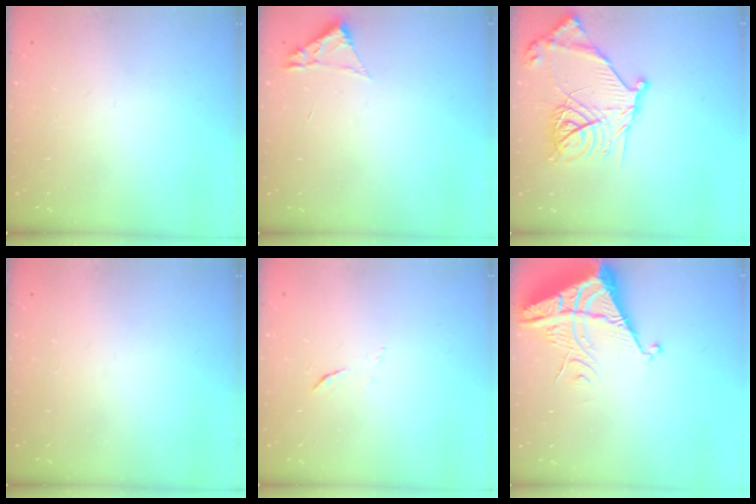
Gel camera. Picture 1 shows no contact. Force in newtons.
{"total": 1.8, "press": 1.8, "slide": 0.2}
{"total": 18.8, "press": 18.7, "slide": 2.0}
{"total": 1.5, "press": 1.5, "slide": 0.1}
{"total": 4.1, "press": 4.1, "slide": 0.3}
{"total": 8.3, "press": 8.2, "slide": 1.0}